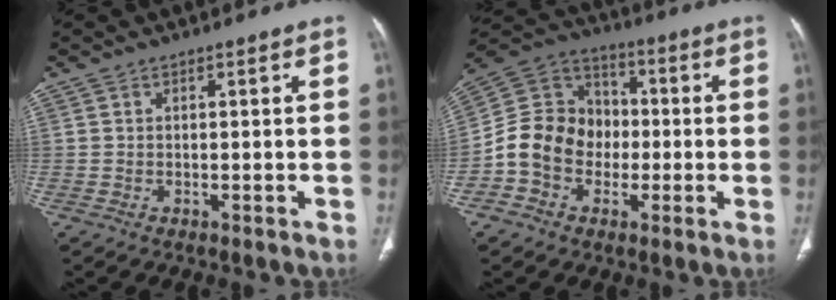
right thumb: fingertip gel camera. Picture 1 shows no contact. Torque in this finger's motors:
{"motor_torque": [-0.12, 0.56, 0.88, -1.00, 0.10]}